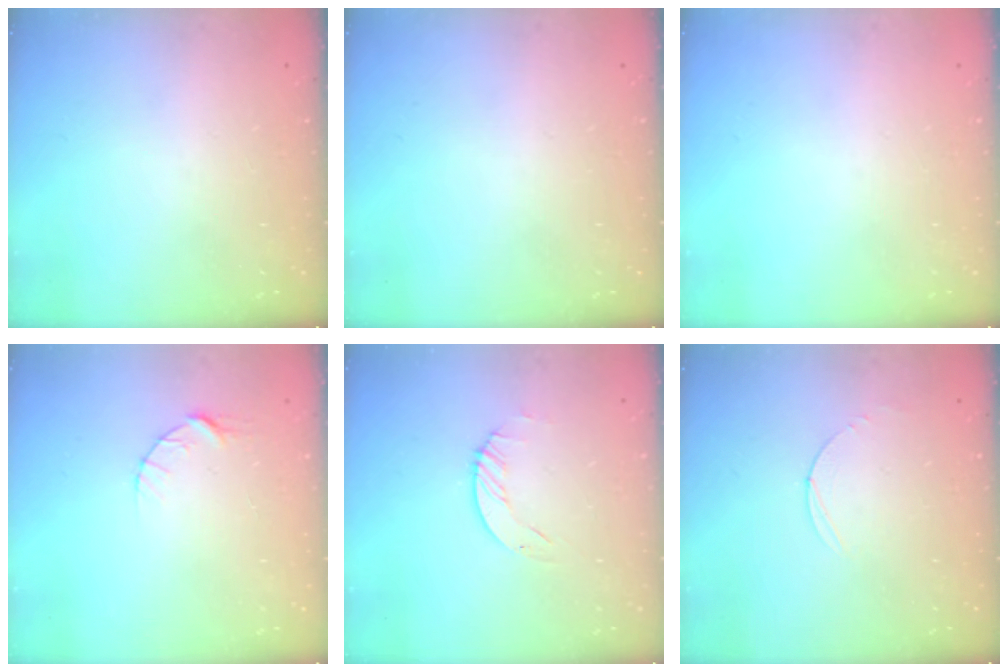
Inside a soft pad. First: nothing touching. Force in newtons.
{"total": 0.0}
{"total": 0.0}
{"total": 5.0, "press": 4.9, "slide": 0.7}
{"total": 1.2, "press": 1.2, "slide": 0.2}
{"total": 3.0, "press": 3.0, "slide": 0.3}